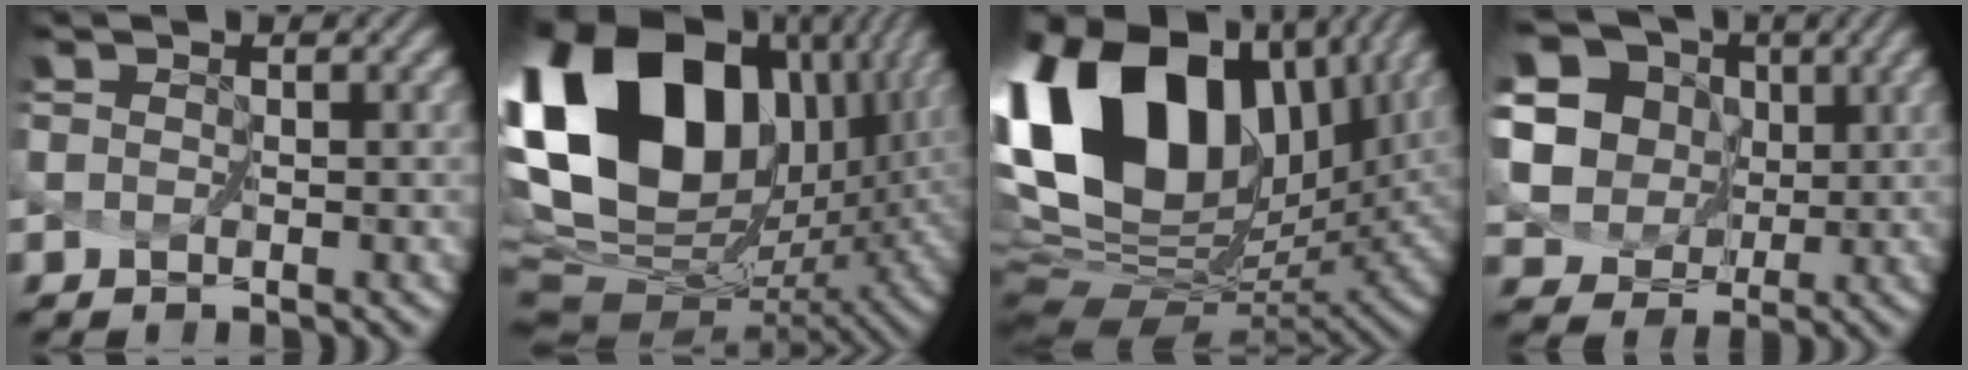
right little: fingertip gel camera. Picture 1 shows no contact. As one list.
[{"total": 19.7, "force": [6.1, 13.5, 12.9], "torque": [-0.274, -0.006, 0.142]}, {"total": 18.3, "force": [6.7, 11.8, 12.3], "torque": [-0.247, 0.024, 0.131]}, {"total": 16.1, "force": [6.3, 14.0, 5.0], "torque": [-0.155, 0.030, 0.096]}]